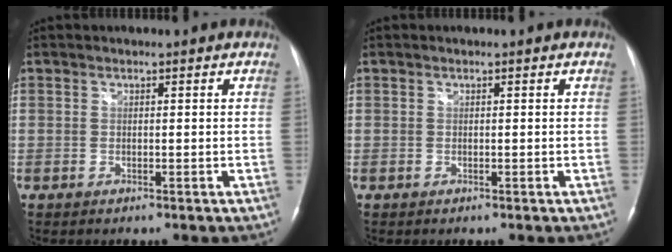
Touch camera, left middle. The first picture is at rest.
{"total": 0.0}